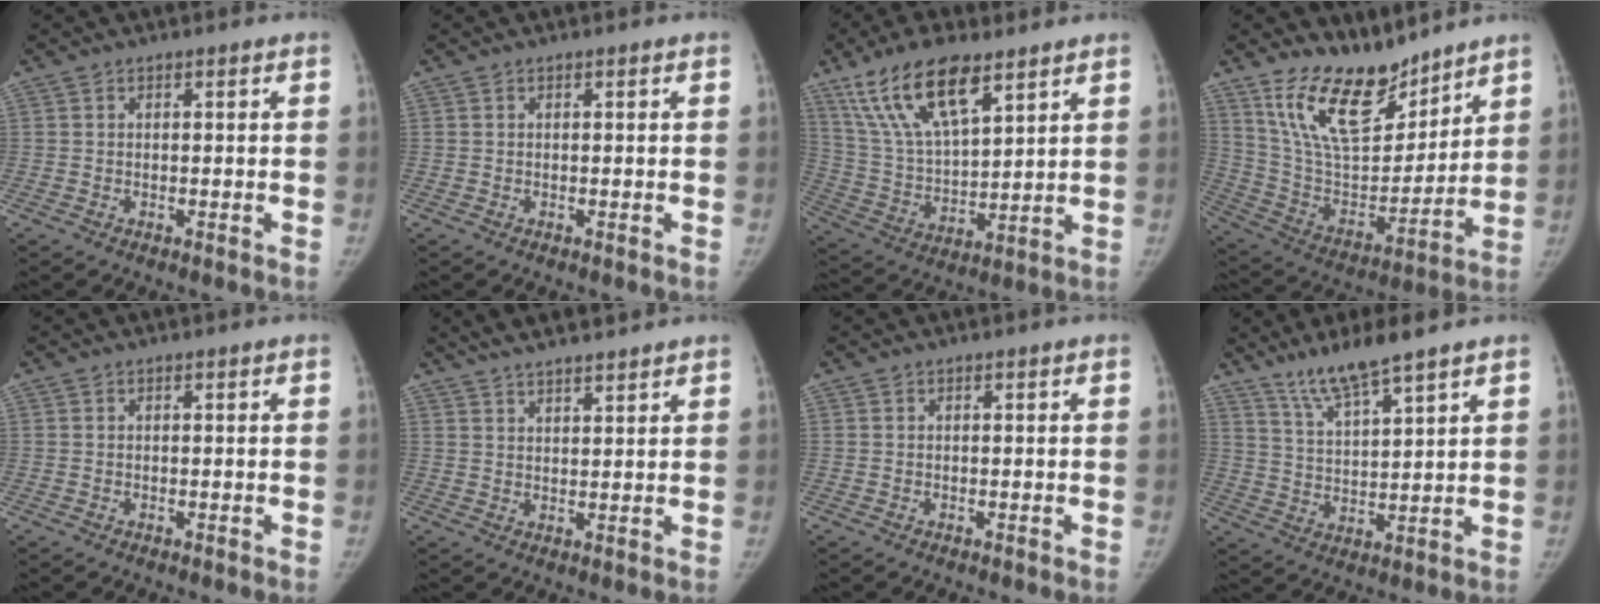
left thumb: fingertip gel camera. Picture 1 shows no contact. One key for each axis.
{"total": 0.0}
{"total": 17.3, "fx": 10.6, "fy": 6.5, "fz": 12.0, "tx": -0.211, "ty": -0.034, "tz": 0.207}
{"total": 18.3, "fx": 13.8, "fy": 7.5, "fz": 9.3, "tx": -0.120, "ty": -0.085, "tz": 0.263}
{"total": 0.0}
{"total": 8.4, "fx": 7.1, "fy": 1.9, "fz": 4.2, "tx": -0.051, "ty": -0.005, "tz": 0.119}
{"total": 0.0}
{"total": 9.1, "fx": 7.1, "fy": 0.8, "fz": 5.7, "tx": -0.108, "ty": -0.041, "tz": 0.143}